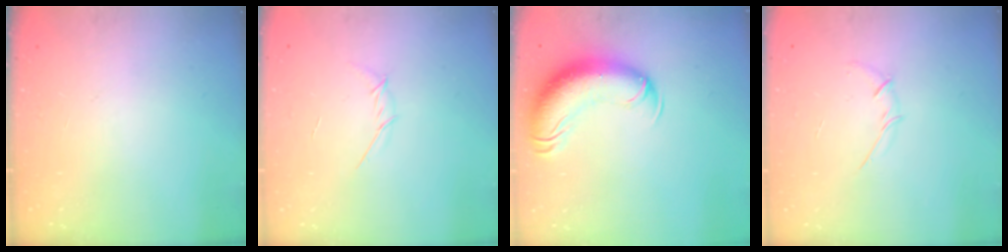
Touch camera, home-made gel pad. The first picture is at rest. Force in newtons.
{"total": 3.9, "press": 3.8, "slide": 1.0}
{"total": 13.8, "press": 13.4, "slide": 3.2}
{"total": 2.7, "press": 2.6, "slide": 0.8}